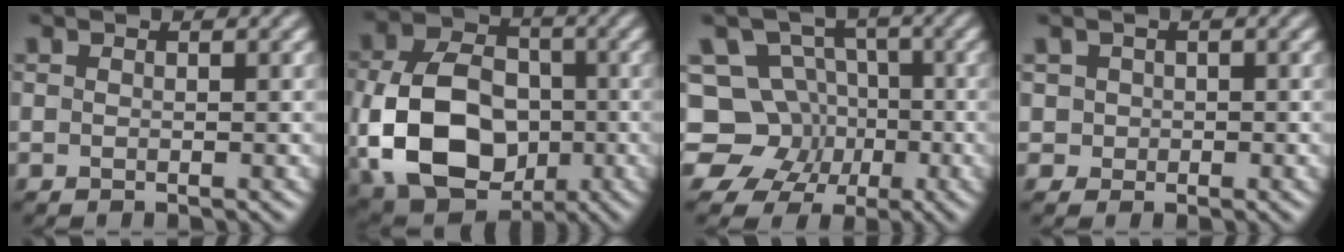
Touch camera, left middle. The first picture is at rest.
{"total": 12.5, "force": [-2.4, 9.1, 8.2], "torque": [-0.174, -0.014, -0.050]}
{"total": 10.0, "force": [-3.6, 8.8, 2.9], "torque": [-0.043, 0.008, -0.090]}
{"total": 1.5, "force": [0.3, 1.5, 0.2], "torque": [0.006, -0.001, 0.012]}